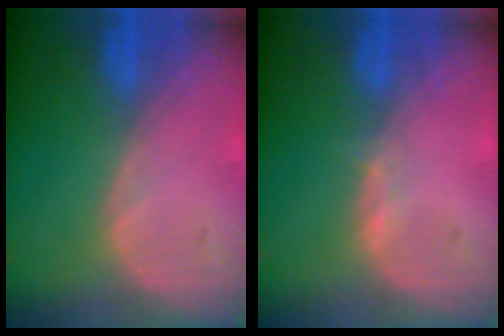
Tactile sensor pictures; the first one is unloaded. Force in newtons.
{"total": 1.0, "press": 0.8, "slide": 0.5}